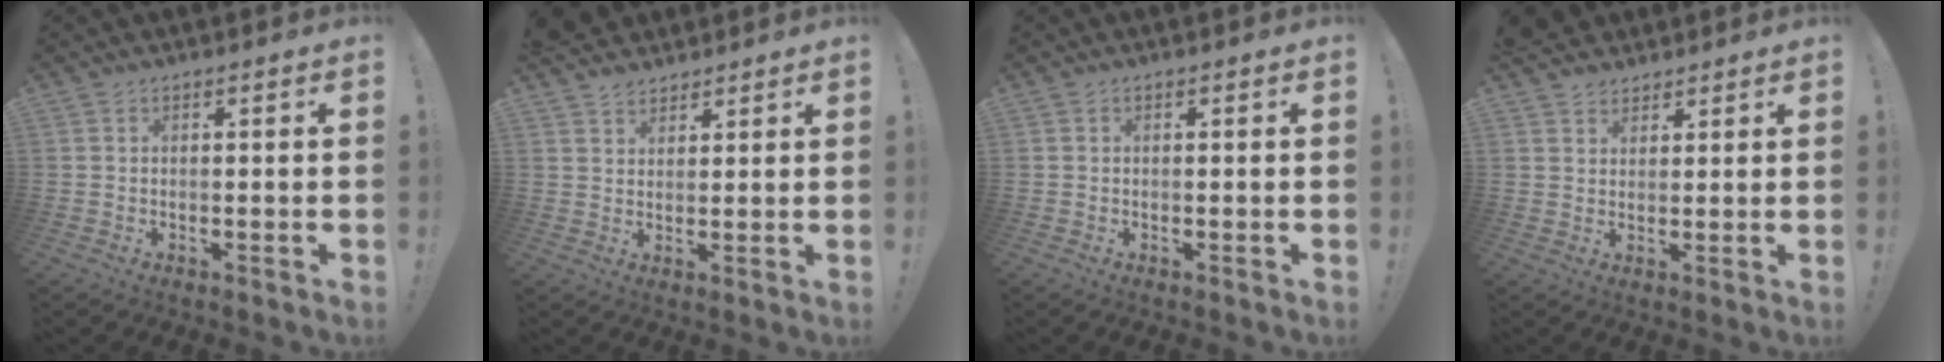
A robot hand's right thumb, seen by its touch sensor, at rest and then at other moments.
{"total": 4.8, "force": [4.0, 2.5, 0.6], "torque": [-0.007, -0.025, 0.076]}
{"total": 0.0}
{"total": 4.5, "force": [3.6, 2.8, 0.1], "torque": [-0.007, -0.020, 0.069]}